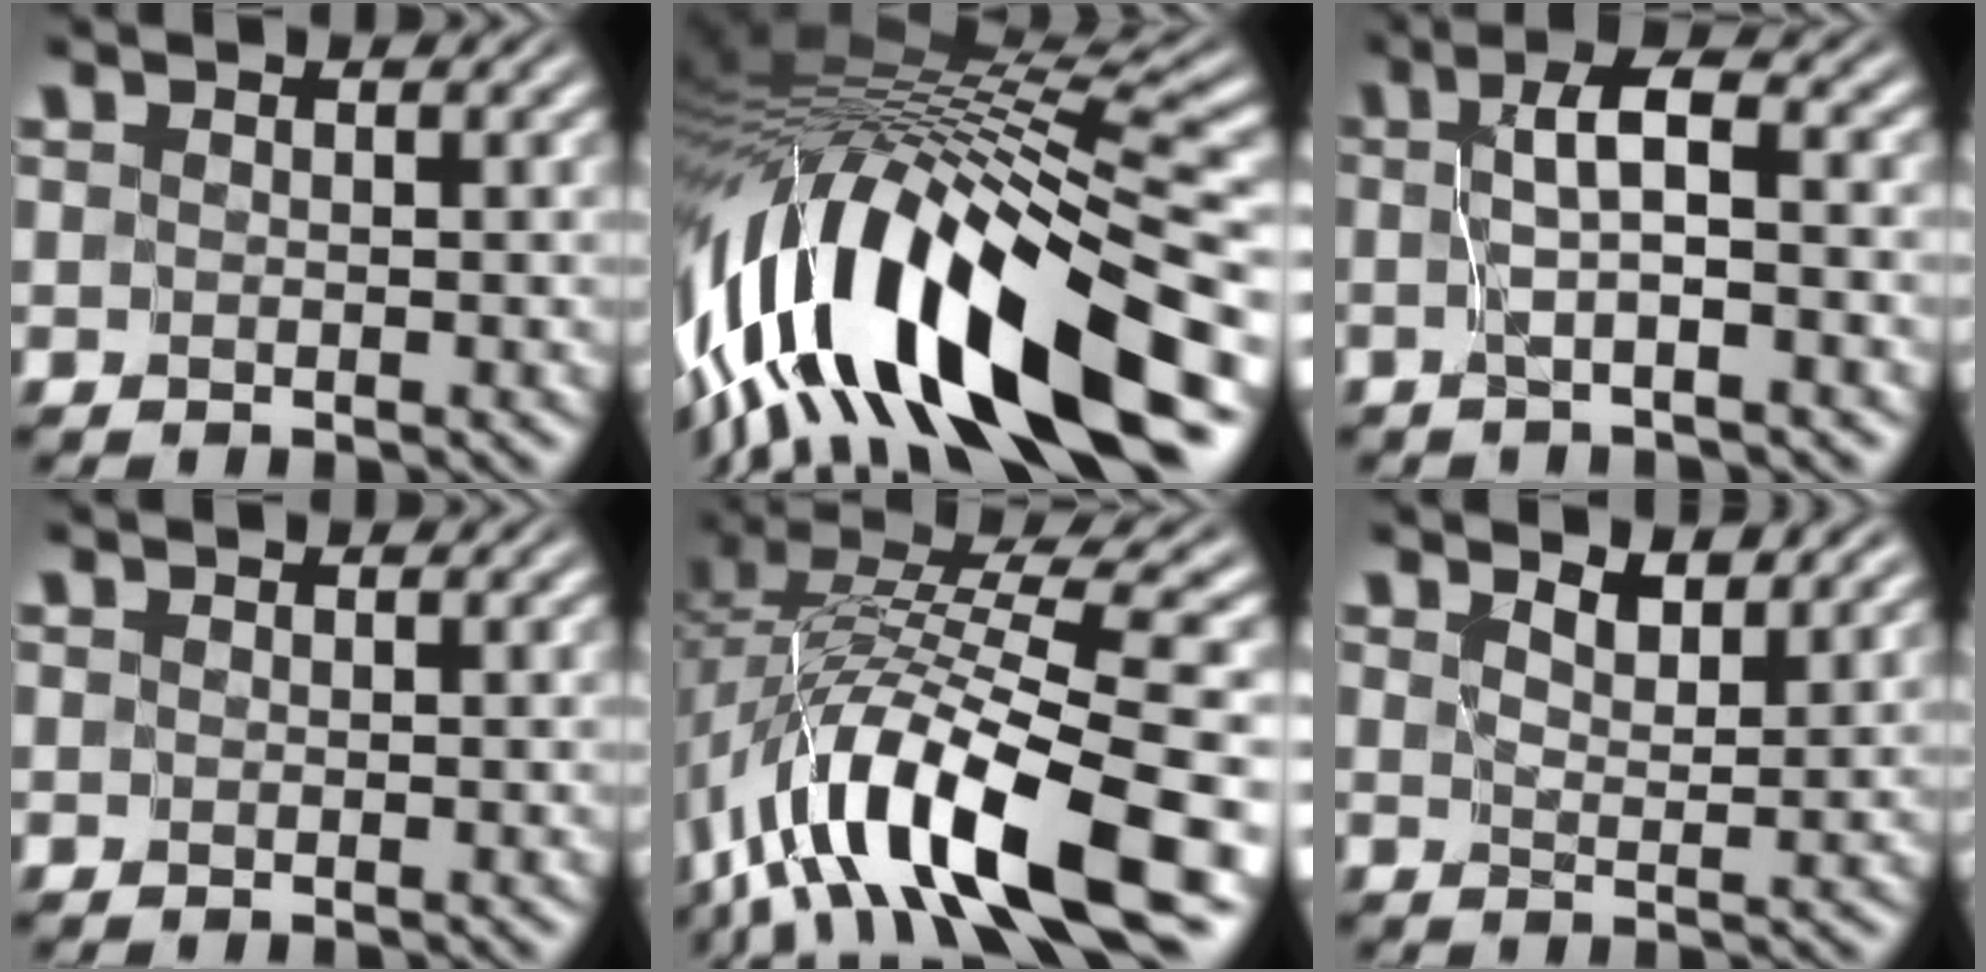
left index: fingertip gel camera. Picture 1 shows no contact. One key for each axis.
{"total": 14.5, "fx": -6.5, "fy": 3.9, "fz": 12.4, "tx": -0.228, "ty": 0.022, "tz": -0.107}
{"total": 3.4, "fx": -0.3, "fy": 0.1, "fz": 3.4, "tx": -0.056, "ty": 0.005, "tz": -0.002}
{"total": 0.0}
{"total": 13.4, "fx": -5.1, "fy": 4.0, "fz": 11.7, "tx": -0.218, "ty": 0.017, "tz": -0.082}
{"total": 2.4, "fx": 2.1, "fy": 0.2, "fz": 1.0, "tx": -0.024, "ty": -0.005, "tz": 0.039}